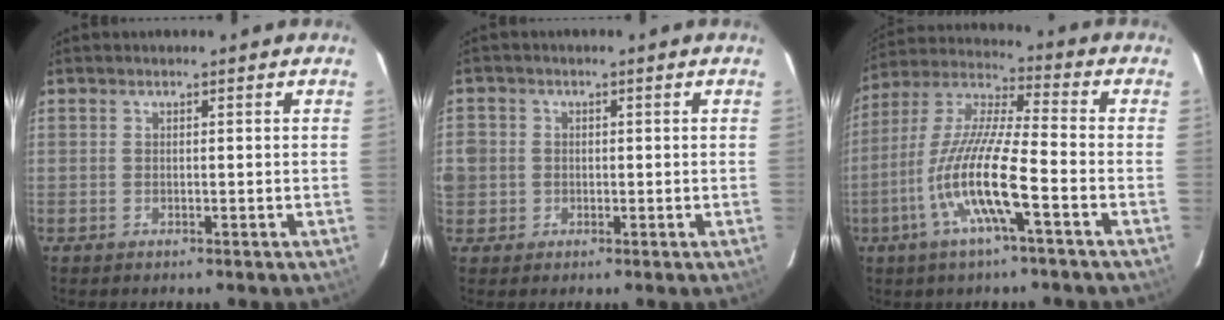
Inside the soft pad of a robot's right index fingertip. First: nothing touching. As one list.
[{"total": 5.0, "force": [-0.4, 4.8, 1.3], "torque": [-0.036, 0.011, -0.003]}, {"total": 14.8, "force": [-5.7, 1.5, 13.6], "torque": [-0.274, -0.006, -0.117]}]